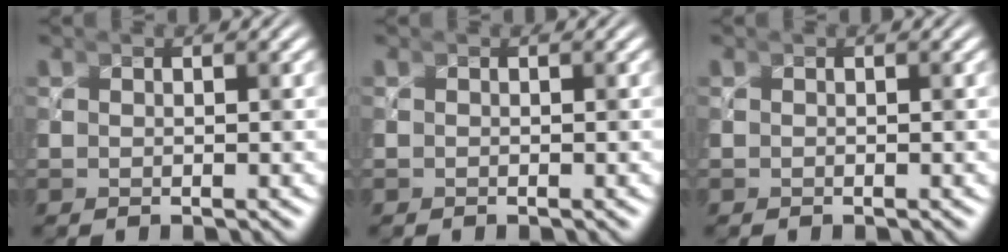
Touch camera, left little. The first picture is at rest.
{"total": 0.0}
{"total": 0.0}